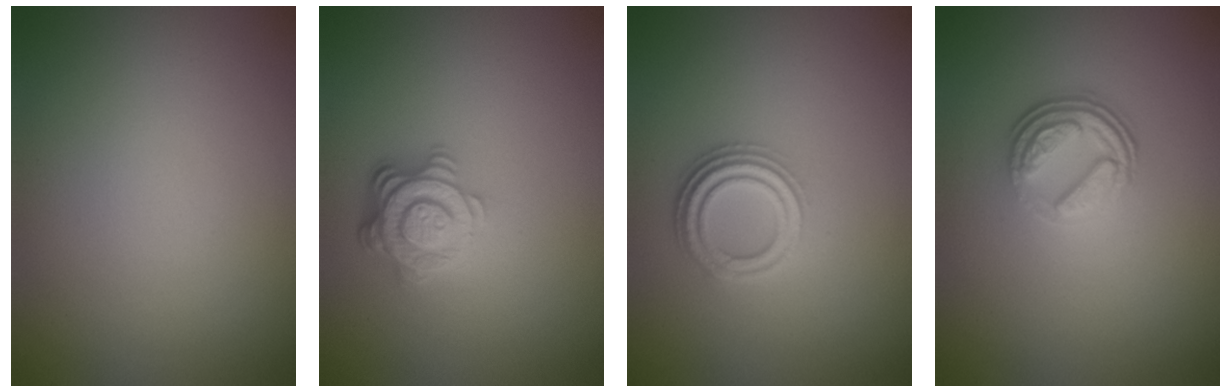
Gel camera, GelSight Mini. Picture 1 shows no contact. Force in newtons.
{"total": 4.6, "press": 3.4, "slide": 3.0}
{"total": 3.9, "press": 3.0, "slide": 2.5}
{"total": 3.7, "press": 2.7, "slide": 2.6}